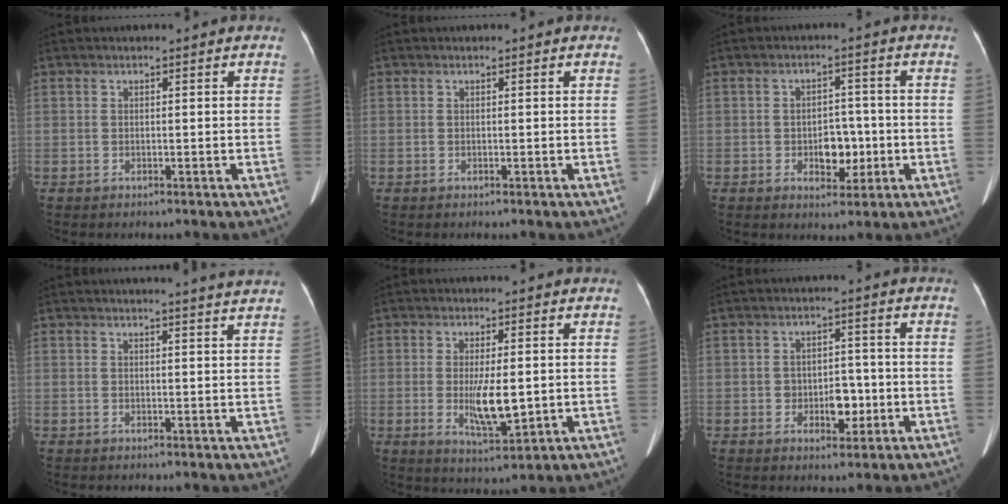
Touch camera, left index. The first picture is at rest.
{"total": 0.0}
{"total": 5.0, "force": [-1.4, 3.2, 3.6], "torque": [-0.050, 0.007, -0.013]}
{"total": 5.3, "force": [5.0, -0.7, 1.7], "torque": [-0.024, -0.003, 0.039]}
{"total": 6.7, "force": [-0.6, 1.8, 6.4], "torque": [-0.117, -0.017, -0.003]}
{"total": 4.5, "force": [-1.3, 3.0, 3.2], "torque": [-0.043, 0.007, -0.012]}